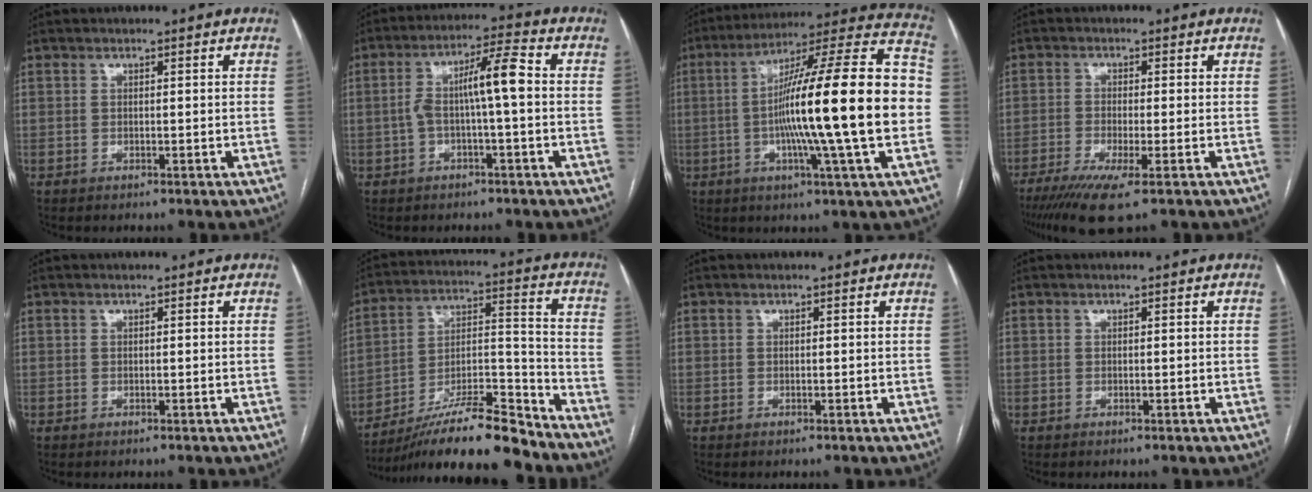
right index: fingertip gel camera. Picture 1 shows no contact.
{"total": 7.7, "force": [-0.3, 0.7, 7.6], "torque": [-0.139, 0.031, -0.007]}
{"total": 25.7, "force": [-2.3, -0.2, 25.6], "torque": [-0.364, 0.008, -0.057]}
{"total": 7.8, "force": [-4.9, 0.4, 6.1], "torque": [-0.104, -0.020, -0.082]}
{"total": 0.0}
{"total": 18.1, "force": [-15.5, 1.7, 9.1], "torque": [-0.165, 0.009, -0.272]}
{"total": 0.0}
{"total": 0.0}